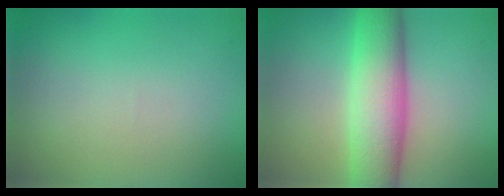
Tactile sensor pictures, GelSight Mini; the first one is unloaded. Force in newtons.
{"total": 8.2, "press": 8.2, "slide": 0.2}